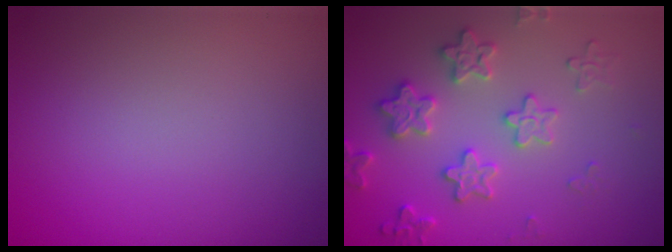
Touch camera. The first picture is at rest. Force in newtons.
{"total": 3.6, "press": 3.4, "slide": 1.2}